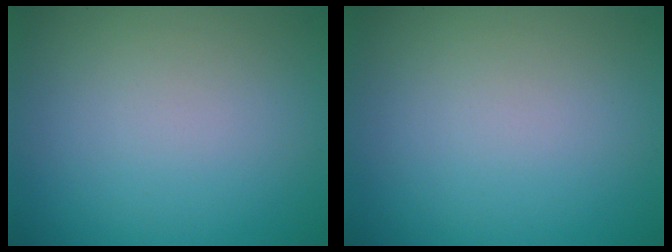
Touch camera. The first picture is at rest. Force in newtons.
{"total": 0.0}